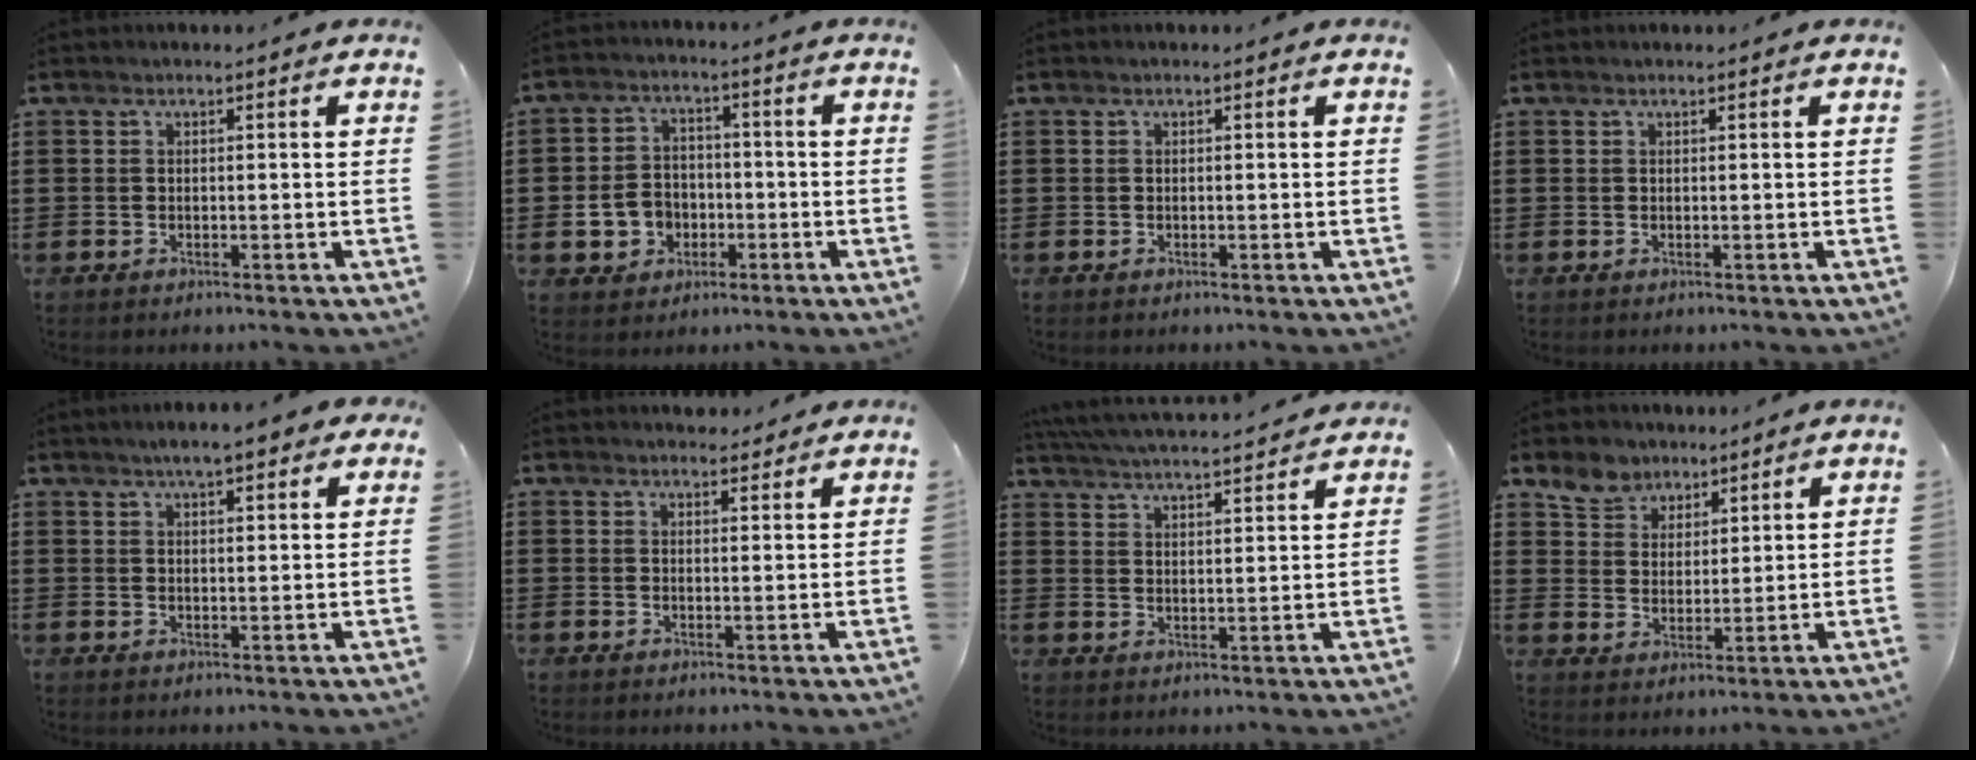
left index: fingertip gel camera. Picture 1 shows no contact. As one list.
[{"total": 6.2, "force": [-1.8, 5.1, 2.9], "torque": [-0.076, 0.010, -0.036]}, {"total": 0.0}, {"total": 0.0}, {"total": 3.8, "force": [2.8, 0.7, 2.4], "torque": [-0.046, 0.002, 0.047]}, {"total": 2.5, "force": [2.4, 0.7, 0.2], "torque": [-0.002, -0.005, 0.045]}, {"total": 5.0, "force": [4.9, -0.3, 1.1], "torque": [-0.042, -0.031, 0.085]}, {"total": 5.4, "force": [4.3, 3.2, 0.4], "torque": [-0.036, -0.003, 0.080]}]